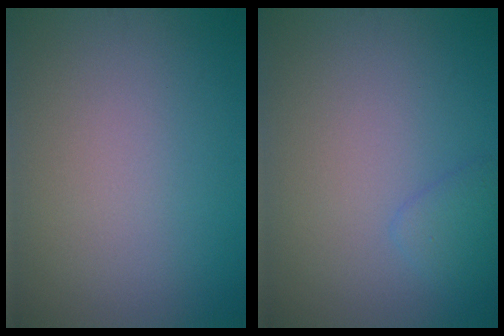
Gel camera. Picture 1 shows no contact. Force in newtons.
{"total": 1.4, "press": 1.4, "slide": 0.1}